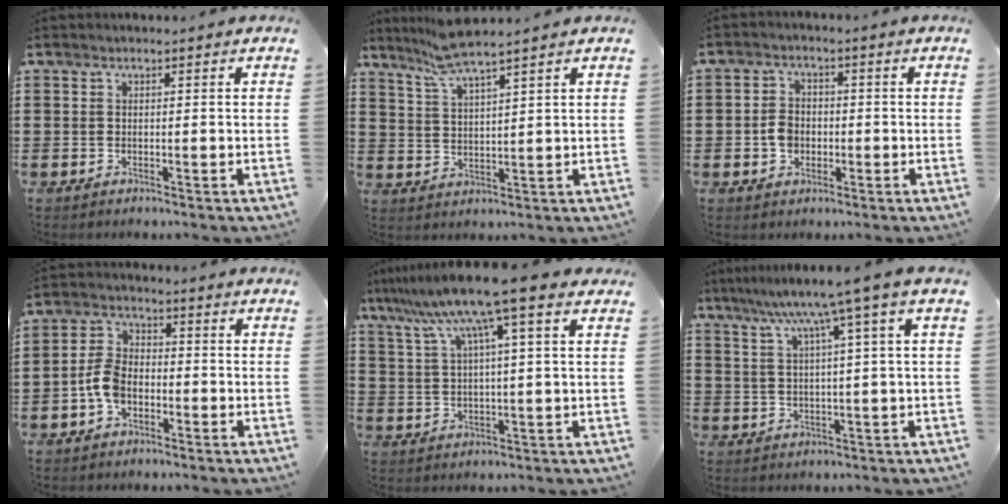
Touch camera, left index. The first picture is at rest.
{"total": 6.3, "force": [5.3, -0.1, 3.4], "torque": [-0.082, -0.012, 0.097]}
{"total": 3.6, "force": [-0.8, 2.9, 2.0], "torque": [-0.051, 0.003, -0.019]}
{"total": 5.3, "force": [-2.0, 3.3, 3.6], "torque": [-0.099, 0.001, -0.046]}
{"total": 10.4, "force": [6.7, 0.0, 7.9], "torque": [-0.172, -0.015, 0.116]}
{"total": 7.2, "force": [3.8, -0.9, 6.0], "torque": [-0.129, -0.015, 0.057]}